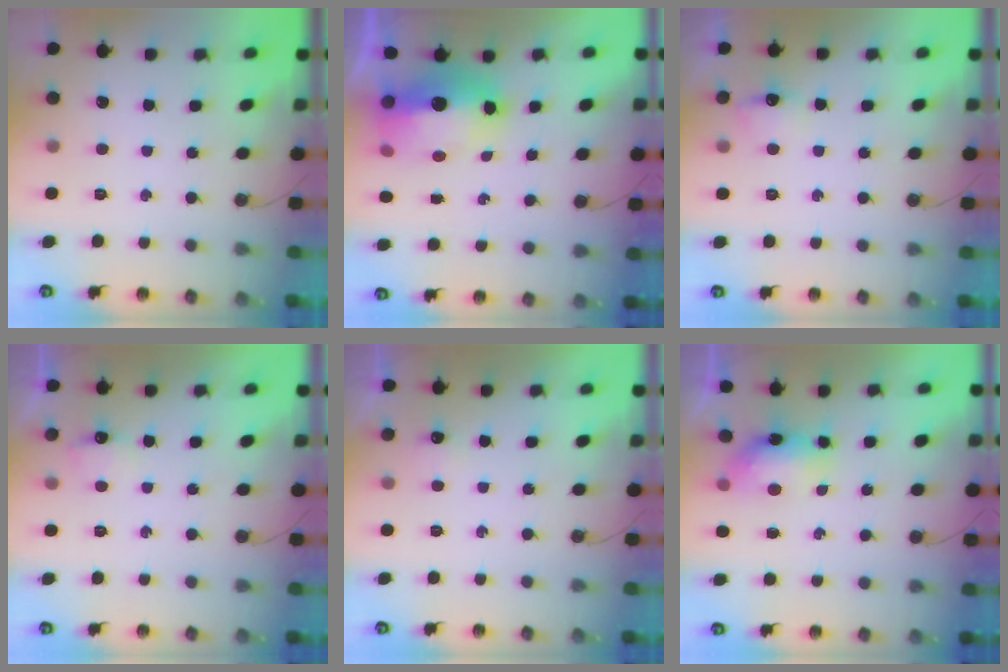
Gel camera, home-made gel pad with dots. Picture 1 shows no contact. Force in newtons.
{"total": 16.3, "press": 16.2, "slide": 1.7}
{"total": 7.2, "press": 7.1, "slide": 0.7}
{"total": 5.2, "press": 5.1, "slide": 1.0}
{"total": 3.2, "press": 3.1, "slide": 0.5}
{"total": 7.1, "press": 7.1, "slide": 0.7}